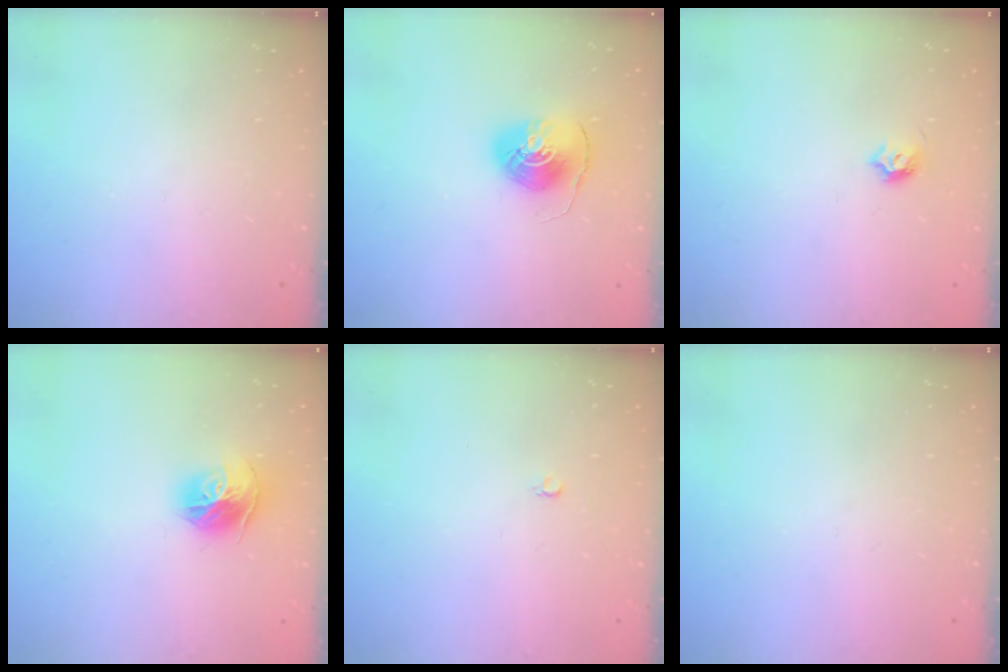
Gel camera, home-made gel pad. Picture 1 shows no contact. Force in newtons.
{"total": 8.8, "press": 8.7, "slide": 0.7}
{"total": 4.5, "press": 4.3, "slide": 1.0}
{"total": 12.5, "press": 12.4, "slide": 1.3}
{"total": 2.4, "press": 2.4, "slide": 0.2}
{"total": 0.0}